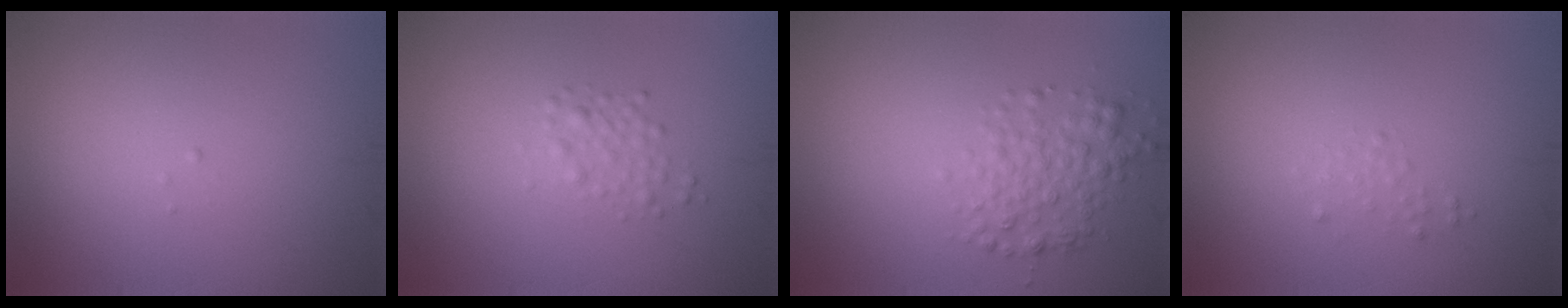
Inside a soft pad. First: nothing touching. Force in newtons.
{"total": 1.5, "press": 1.5, "slide": 0.0}
{"total": 2.9, "press": 2.9, "slide": 0.1}
{"total": 0.7, "press": 0.7, "slide": 0.1}